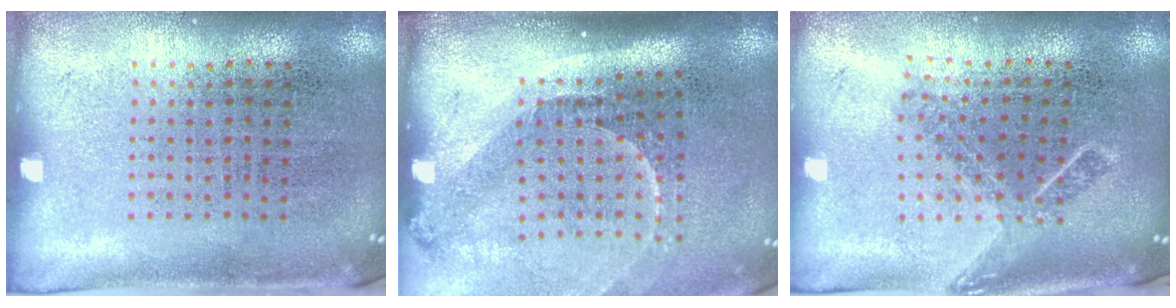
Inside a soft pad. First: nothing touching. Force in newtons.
{"total": 2.2, "press": 1.5, "slide": 1.6}
{"total": 1.8, "press": 1.3, "slide": 1.2}